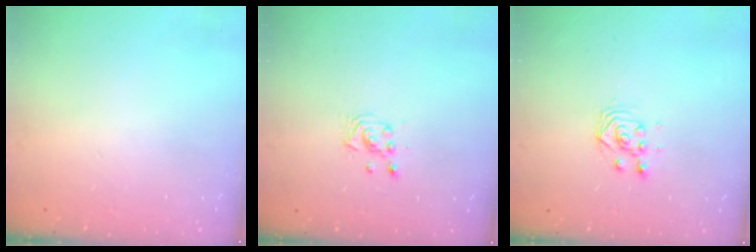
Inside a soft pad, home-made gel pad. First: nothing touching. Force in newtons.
{"total": 3.0, "press": 2.9, "slide": 0.5}
{"total": 3.0, "press": 3.0, "slide": 0.2}